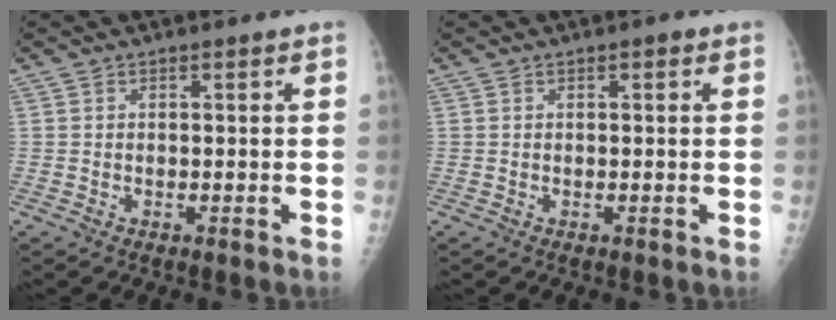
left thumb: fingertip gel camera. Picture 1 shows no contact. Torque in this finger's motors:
{"motor_torque": [0.19, 0.04, 0.15, 0.13, 0.01]}